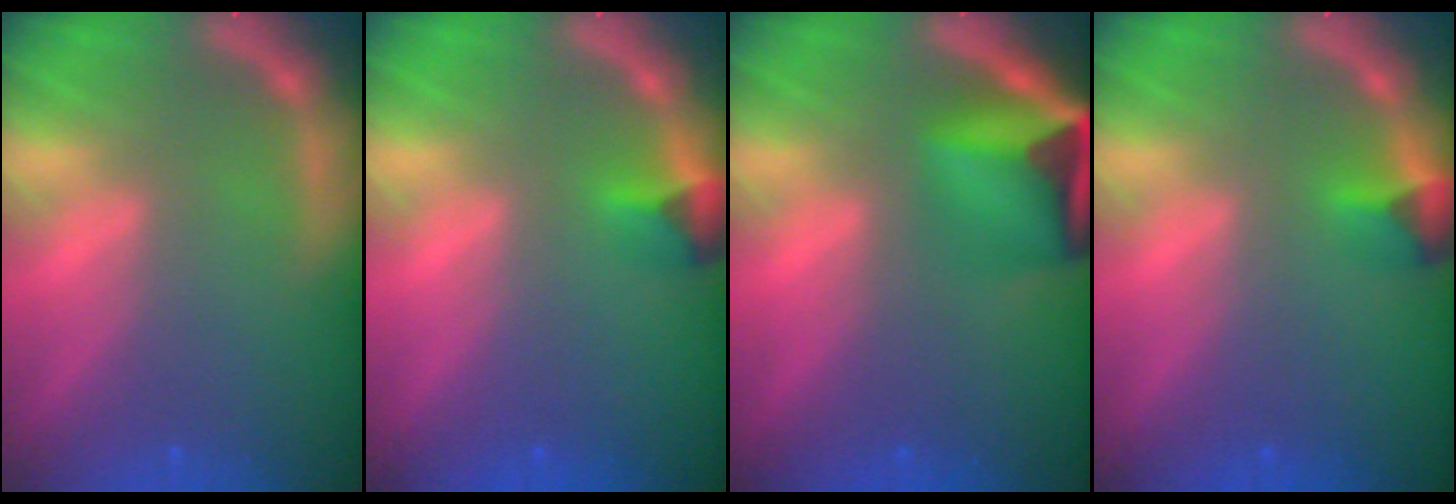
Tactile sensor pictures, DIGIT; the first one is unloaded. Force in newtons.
{"total": 1.9}
{"total": 8.4}
{"total": 1.9}